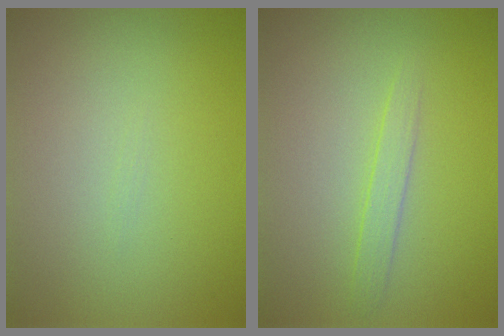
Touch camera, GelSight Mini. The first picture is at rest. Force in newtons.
{"total": 1.4, "press": 1.4, "slide": 0.1}